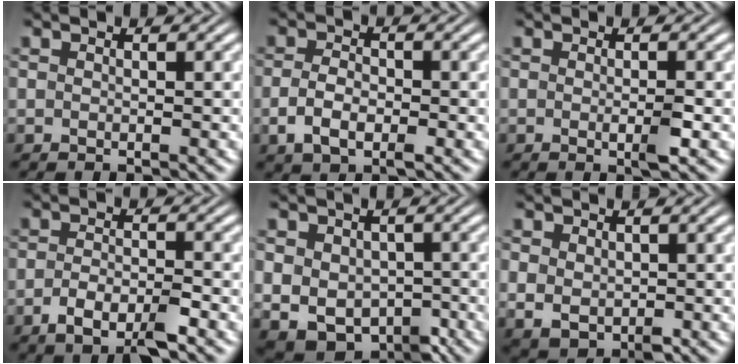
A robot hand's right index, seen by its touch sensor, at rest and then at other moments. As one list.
[{"total": 3.2, "force": [-1.4, 1.8, 2.3], "torque": [-0.044, -0.009, -0.022]}, {"total": 1.4, "force": [-0.4, 0.1, 1.4], "torque": [-0.018, 0.000, -0.012]}, {"total": 3.2, "force": [-2.2, 0.7, 2.3], "torque": [-0.037, -0.006, -0.039]}, {"total": 10.0, "force": [-4.4, 7.6, 4.7], "torque": [-0.114, -0.061, -0.049]}, {"total": 3.3, "force": [-0.2, 2.5, 2.1], "torque": [-0.052, -0.022, 0.017]}]